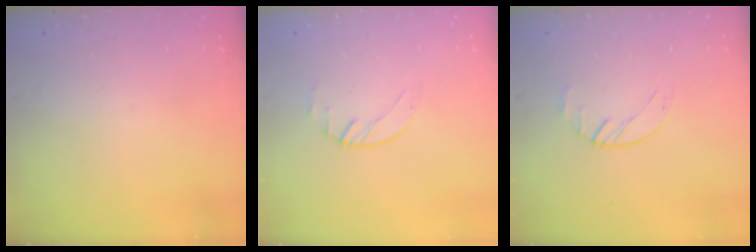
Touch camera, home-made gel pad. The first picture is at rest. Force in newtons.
{"total": 1.4, "press": 1.3, "slide": 0.2}
{"total": 1.9, "press": 1.9, "slide": 0.3}